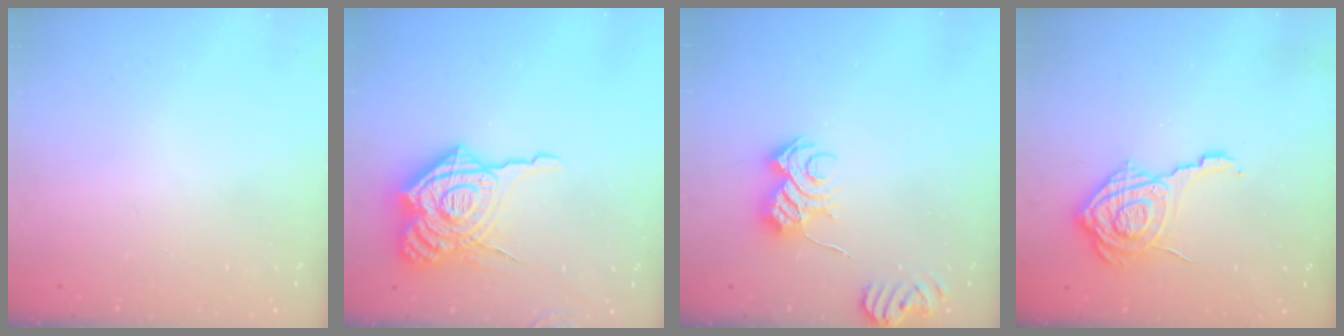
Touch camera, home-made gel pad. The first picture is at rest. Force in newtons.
{"total": 23.6, "press": 23.4, "slide": 2.7}
{"total": 8.5, "press": 8.5, "slide": 0.7}
{"total": 14.4, "press": 14.4, "slide": 0.9}